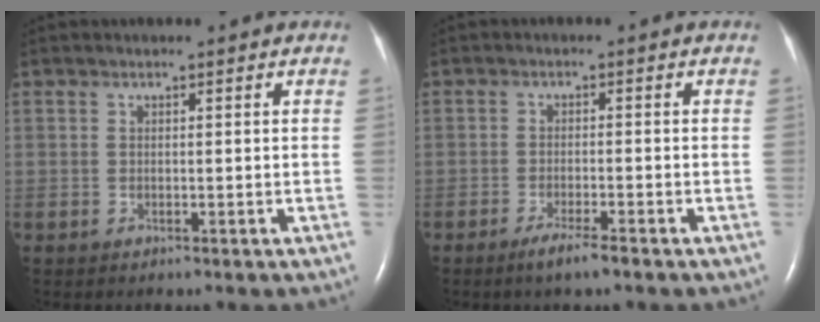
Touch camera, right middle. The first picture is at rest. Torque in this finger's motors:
{"motor_torque": [0.09, -0.10, 0.01, 0.02]}